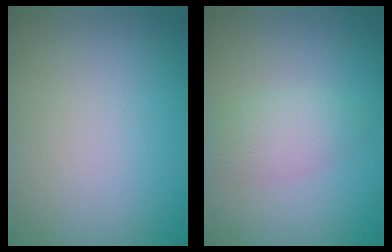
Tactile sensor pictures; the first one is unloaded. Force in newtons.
{"total": 2.2, "press": 2.2, "slide": 0.1}